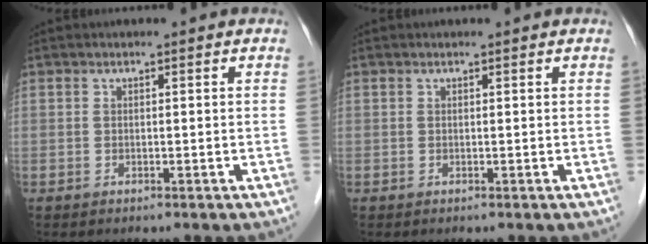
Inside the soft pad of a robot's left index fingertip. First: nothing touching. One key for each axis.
{"total": 0.5, "fx": 0.5, "fy": 0.0, "fz": 0.1, "tx": -0.001, "ty": 0.004, "tz": 0.004}